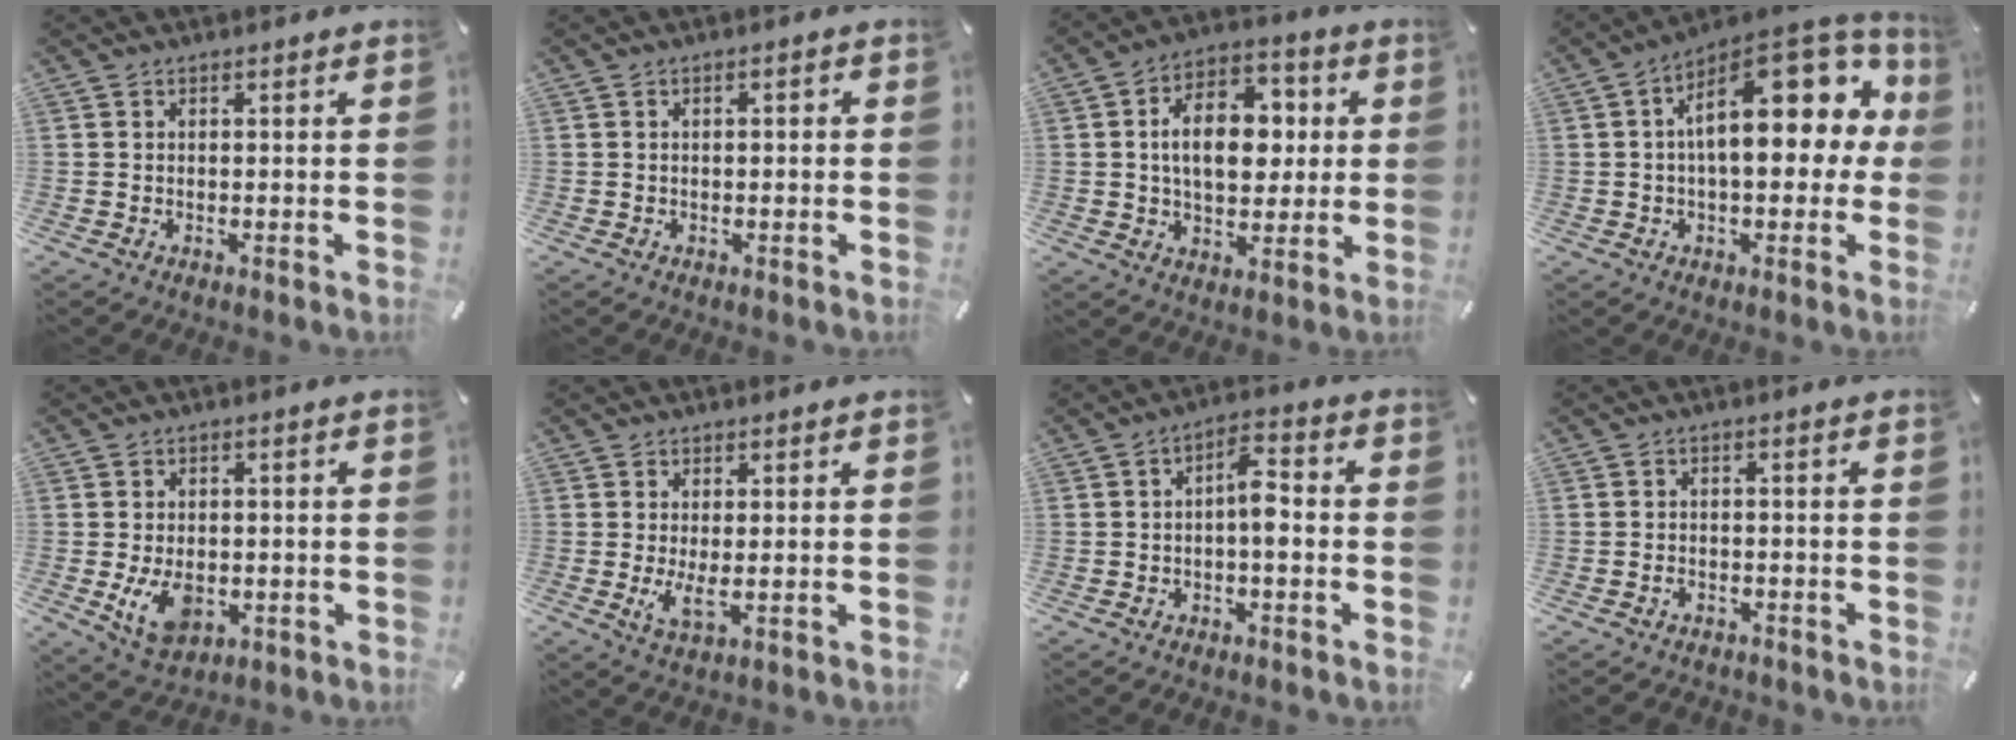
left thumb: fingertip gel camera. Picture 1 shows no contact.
{"total": 1.3, "force": [-0.3, 0.6, 1.1], "torque": [-0.019, 0.002, -0.007]}
{"total": 14.3, "force": [1.2, 9.6, 10.5], "torque": [-0.164, 0.005, 0.020]}
{"total": 20.9, "force": [5.0, 10.4, 17.4], "torque": [-0.233, -0.029, 0.084]}
{"total": 7.7, "force": [-1.5, 5.2, 5.5], "torque": [-0.106, -0.003, -0.027]}
{"total": 4.2, "force": [0.0, 1.6, 3.9], "torque": [-0.082, -0.011, -0.005]}
{"total": 6.7, "force": [-1.1, 3.0, 5.9], "torque": [-0.095, 0.020, -0.021]}
{"total": 2.2, "force": [-1.6, 1.2, 0.7], "torque": [-0.014, 0.009, -0.035]}